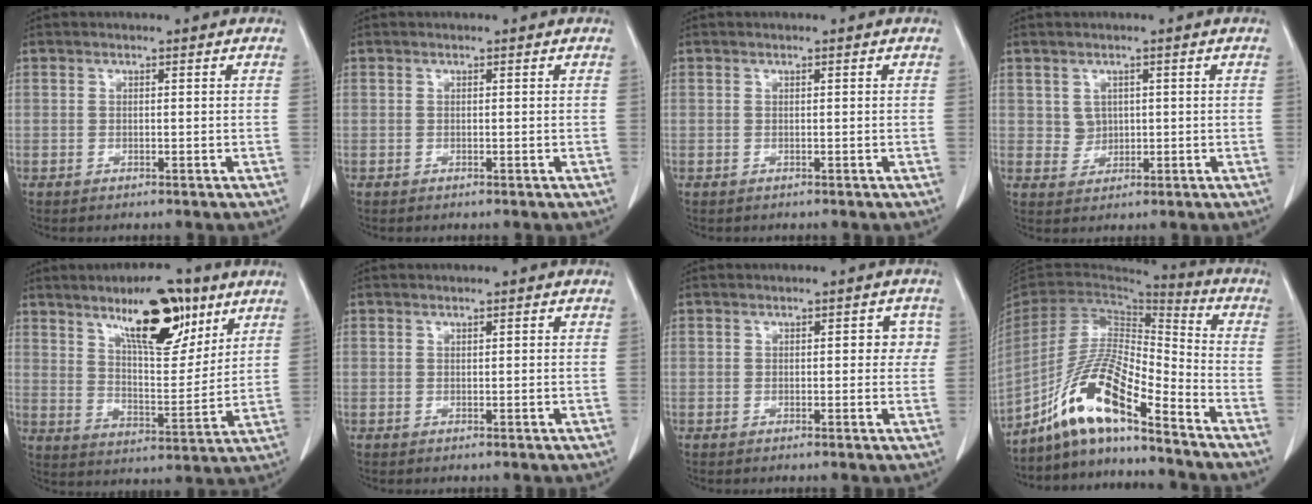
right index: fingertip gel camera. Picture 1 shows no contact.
{"total": 0.0}
{"total": 0.0}
{"total": 2.5, "force": [0.7, 2.3, 0.8], "torque": [-0.014, 0.000, 0.017]}
{"total": 14.0, "force": [8.6, 4.1, 10.2], "torque": [-0.158, 0.001, 0.145]}
{"total": 0.6, "force": [0.2, 0.1, 0.5], "torque": [-0.011, 0.001, 0.005]}
{"total": 3.1, "force": [0.5, 1.8, 2.5], "torque": [-0.019, 0.019, 0.004]}
{"total": 14.2, "force": [-10.2, 1.6, 9.8], "torque": [-0.194, 0.005, -0.189]}